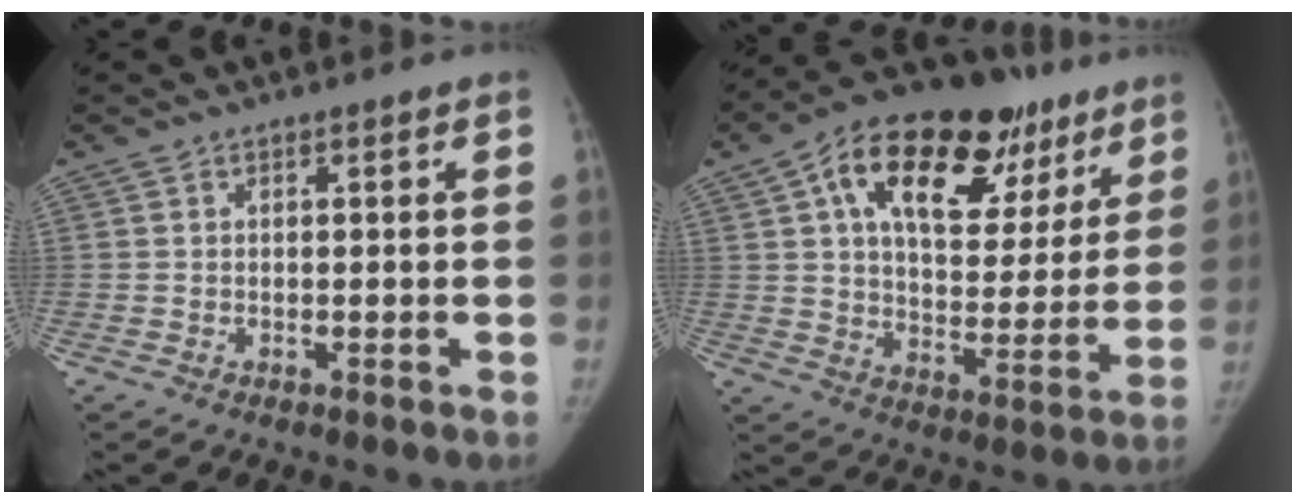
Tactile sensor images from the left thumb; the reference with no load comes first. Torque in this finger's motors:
{"motor_torque": [-0.03, 0.94, 1.66, -1.11, 0.14]}